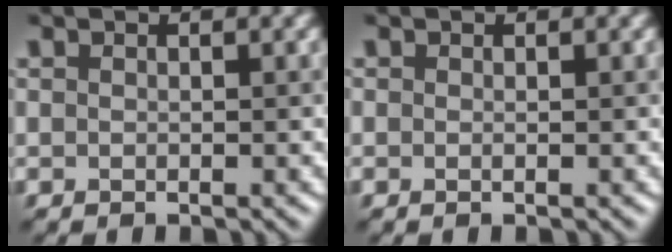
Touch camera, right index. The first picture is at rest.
{"total": 0.0}